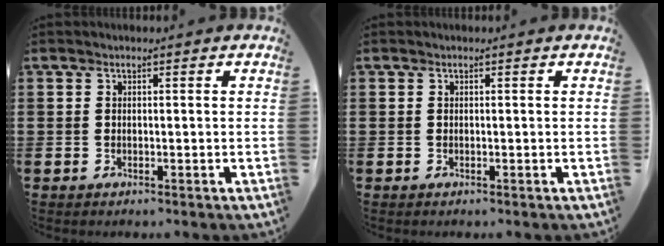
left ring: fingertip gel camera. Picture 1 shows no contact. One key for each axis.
{"total": 0.0}